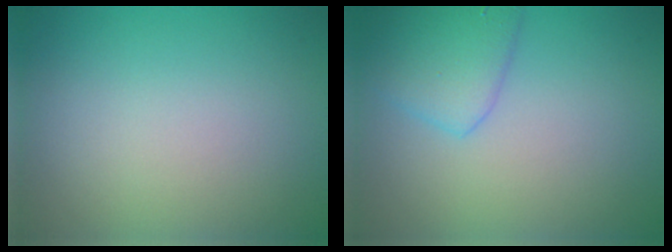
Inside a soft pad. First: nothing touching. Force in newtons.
{"total": 3.3, "press": 3.3, "slide": 0.2}